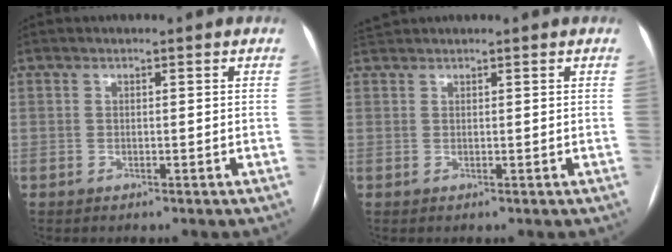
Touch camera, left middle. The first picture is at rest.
{"total": 1.4, "force": [1.4, -0.1, 0.1], "torque": [-0.009, 0.020, 0.035]}